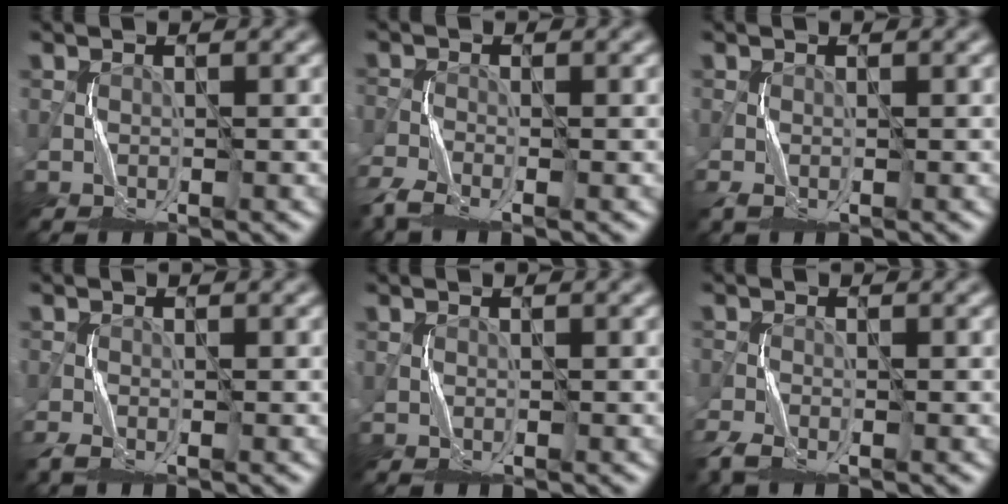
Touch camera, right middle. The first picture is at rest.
{"total": 3.5, "force": [-3.0, 0.8, 1.7], "torque": [-0.048, -0.011, -0.071]}
{"total": 1.3, "force": [-0.6, 0.5, 1.0], "torque": [-0.034, -0.003, -0.014]}
{"total": 2.0, "force": [-1.6, 0.5, 1.2], "torque": [-0.034, -0.007, -0.034]}
{"total": 0.0}
{"total": 3.0, "force": [-2.4, 0.9, 1.5], "torque": [-0.043, -0.008, -0.054]}